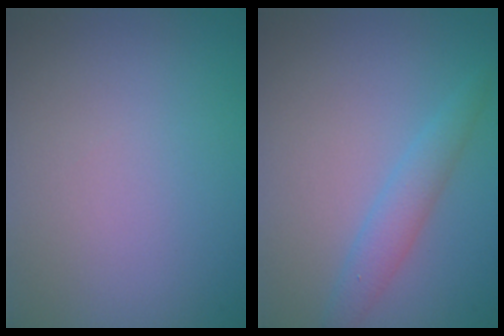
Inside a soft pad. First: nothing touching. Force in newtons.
{"total": 2.2, "press": 2.2, "slide": 0.3}